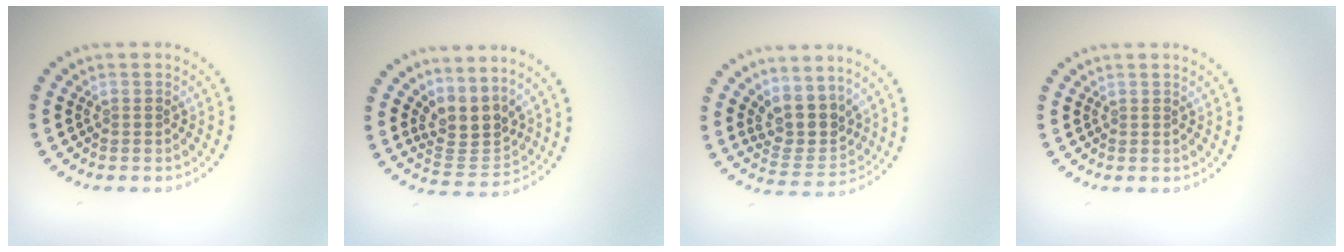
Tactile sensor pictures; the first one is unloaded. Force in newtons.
{"total": 3.5, "press": 2.5, "slide": 2.3}
{"total": 3.8, "press": 3.0, "slide": 2.3}
{"total": 0.0}